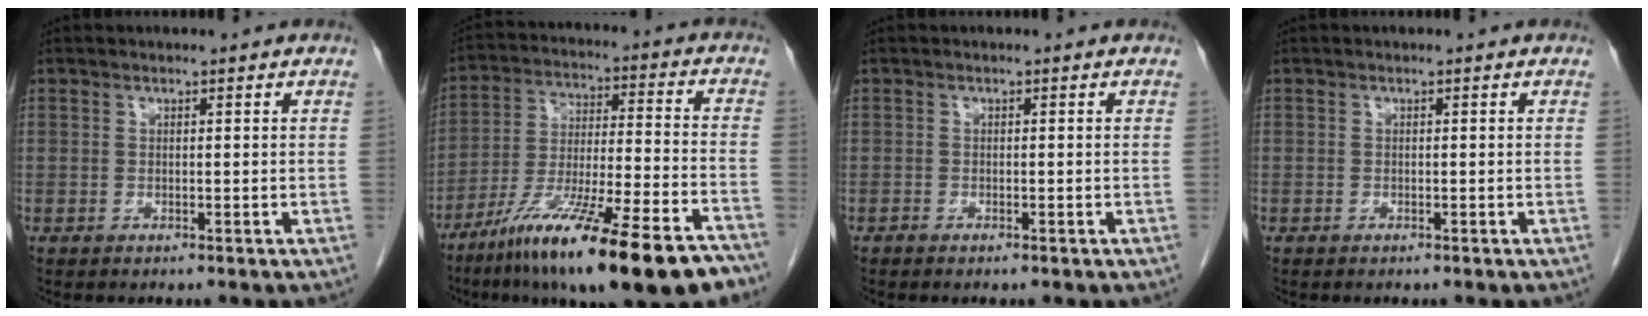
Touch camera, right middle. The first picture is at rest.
{"total": 24.1, "force": [-16.8, 2.3, 17.1], "torque": [-0.233, -0.028, -0.275]}
{"total": 0.8, "force": [-0.6, 0.2, 0.5], "torque": [-0.014, -0.003, -0.007]}
{"total": 0.0}